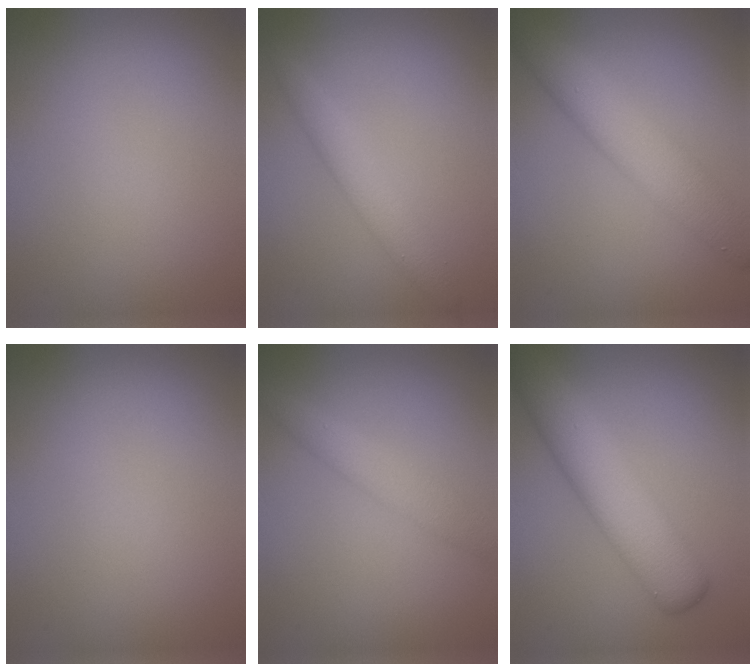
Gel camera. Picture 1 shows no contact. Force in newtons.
{"total": 2.8, "press": 2.8, "slide": 0.1}
{"total": 6.0, "press": 6.0, "slide": 0.1}
{"total": 0.0}
{"total": 2.9, "press": 2.9, "slide": 0.1}
{"total": 6.6, "press": 6.6, "slide": 0.2}